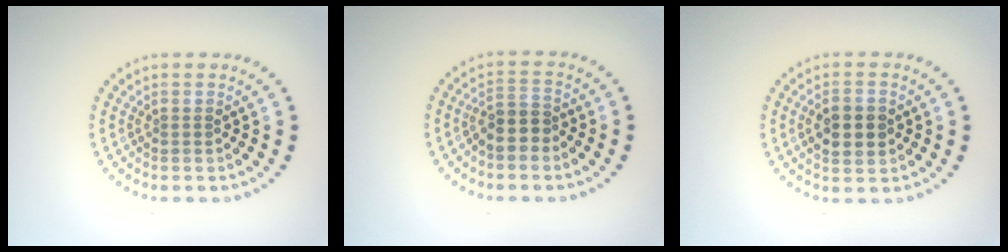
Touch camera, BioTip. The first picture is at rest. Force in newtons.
{"total": 2.6, "press": 2.3, "slide": 1.2}
{"total": 4.2, "press": 4.2, "slide": 0.1}